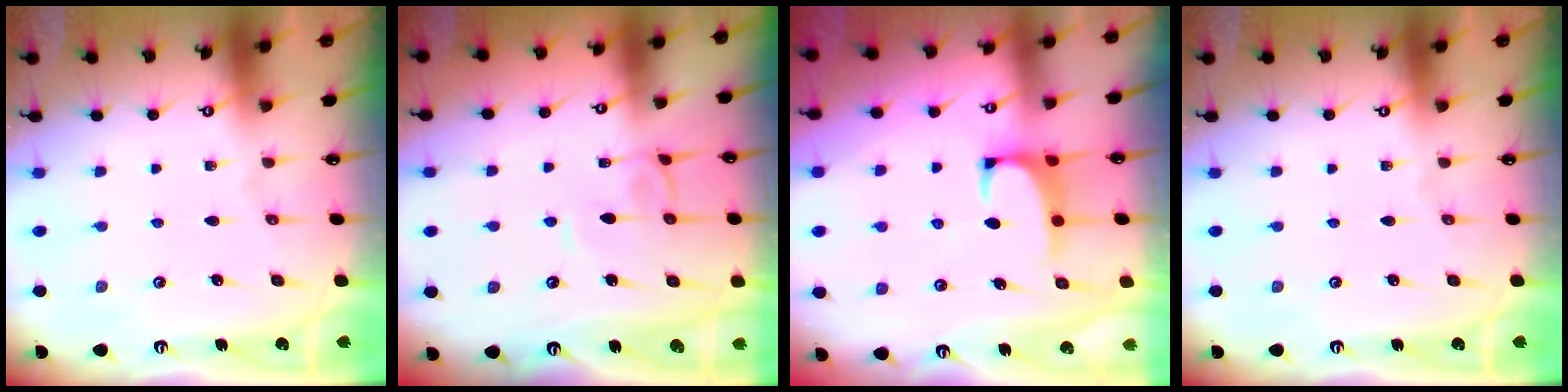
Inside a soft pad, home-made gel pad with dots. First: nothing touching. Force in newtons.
{"total": 1.8, "press": 1.8, "slide": 0.3}
{"total": 0.8, "press": 0.6, "slide": 0.6}
{"total": 0.0}